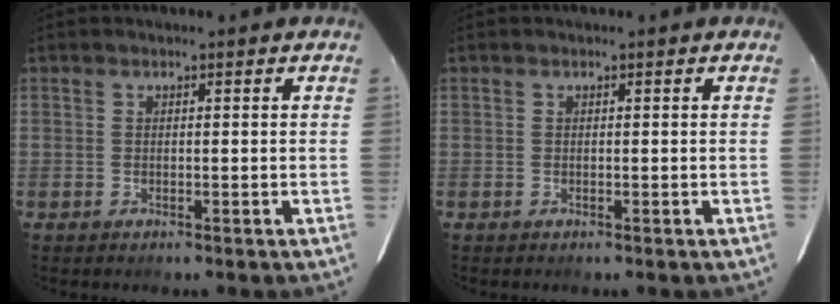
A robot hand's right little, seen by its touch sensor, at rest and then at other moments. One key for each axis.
{"total": 0.0}